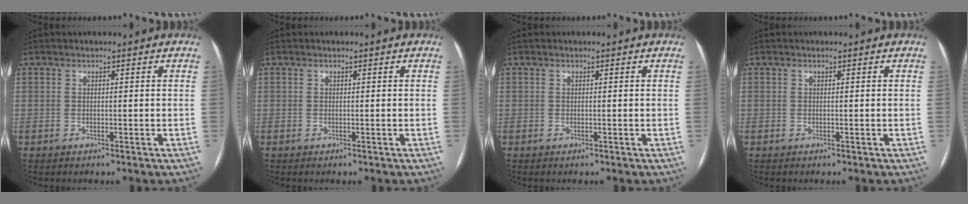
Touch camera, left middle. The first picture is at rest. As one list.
[{"total": 0.0}, {"total": 0.0}, {"total": 0.0}]